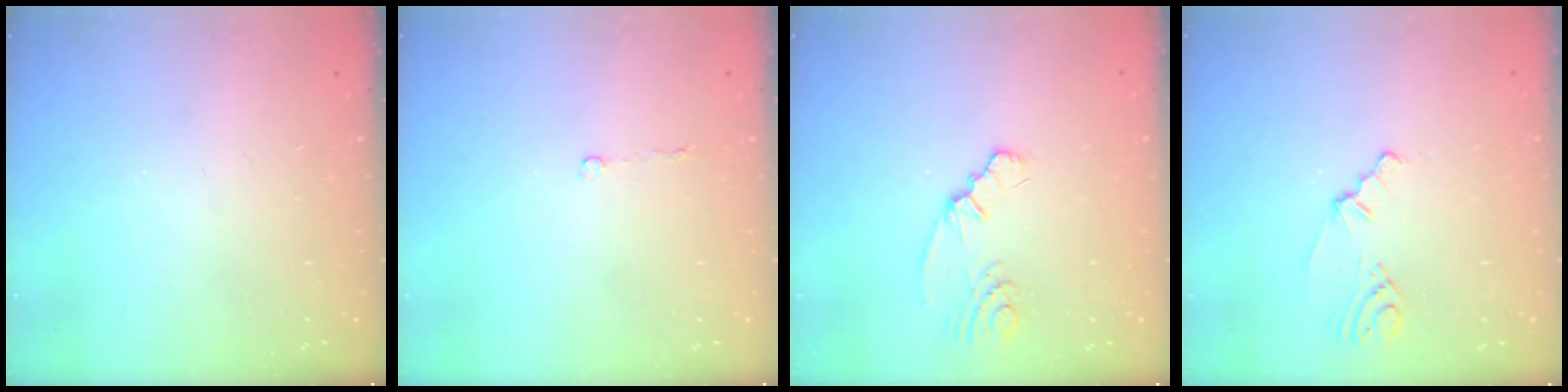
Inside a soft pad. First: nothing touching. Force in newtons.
{"total": 2.6, "press": 2.5, "slide": 0.5}
{"total": 2.3, "press": 2.2, "slide": 0.5}
{"total": 1.6, "press": 1.5, "slide": 0.6}